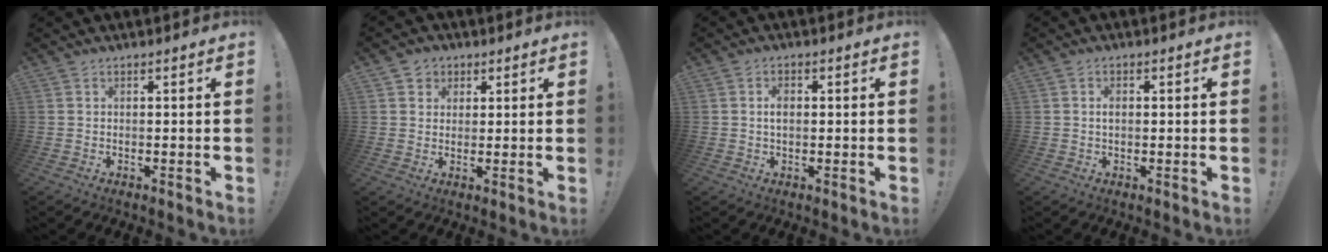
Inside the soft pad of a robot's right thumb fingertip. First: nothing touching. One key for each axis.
{"total": 6.2, "fx": 2.9, "fy": 5.1, "fz": 1.8, "tx": -0.023, "ty": -0.011, "tz": 0.057}
{"total": 2.4, "fx": 0.3, "fy": 1.3, "fz": 1.9, "tx": -0.025, "ty": 0.000, "tz": 0.001}
{"total": 1.3, "fx": 0.2, "fy": 0.8, "fz": 1.1, "tx": -0.016, "ty": 0.003, "tz": 0.001}